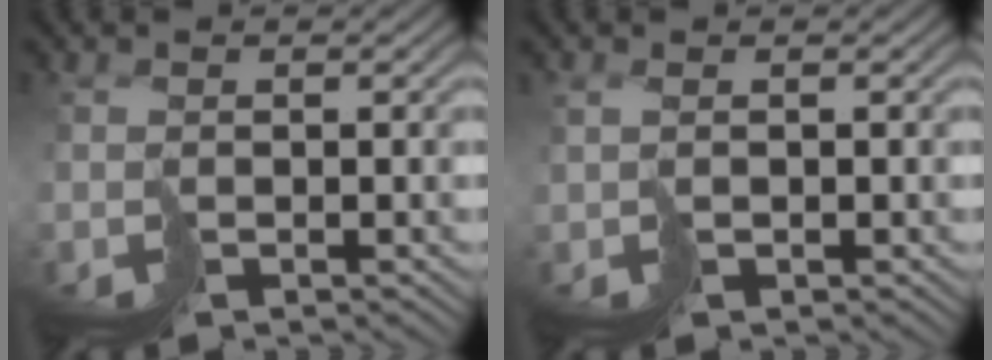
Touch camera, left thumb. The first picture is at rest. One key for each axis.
{"total": 0.9, "fx": 0.5, "fy": 0.3, "fz": 0.7, "tx": -0.018, "ty": 0.001, "tz": 0.014}